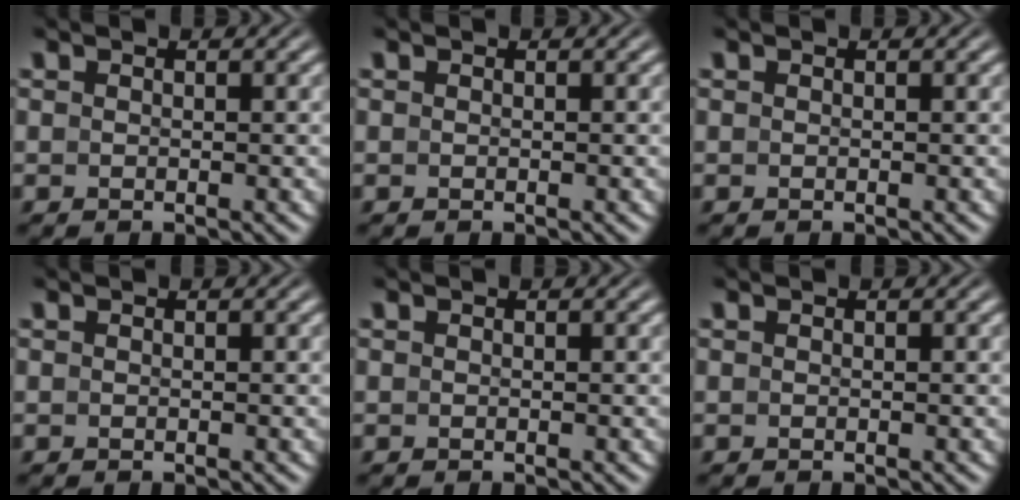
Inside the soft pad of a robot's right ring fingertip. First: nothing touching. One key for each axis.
{"total": 0.0}
{"total": 0.0}
{"total": 0.0}
{"total": 0.0}
{"total": 0.0}